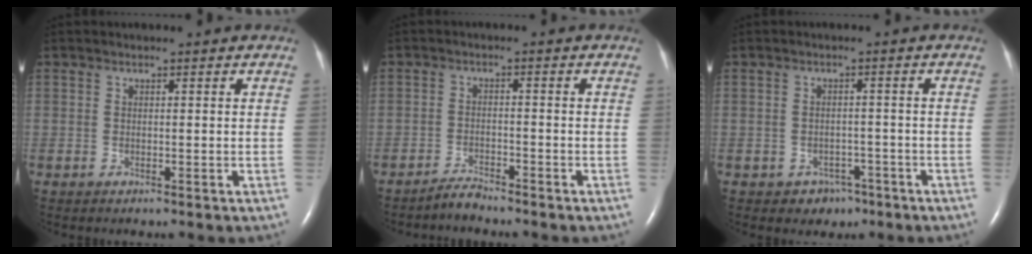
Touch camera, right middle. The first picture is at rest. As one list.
[{"total": 2.2, "force": [-2.2, -0.1, 0.1], "torque": [-0.003, -0.009, -0.041]}, {"total": 3.2, "force": [-1.9, 2.5, 0.5], "torque": [-0.007, 0.013, -0.016]}]